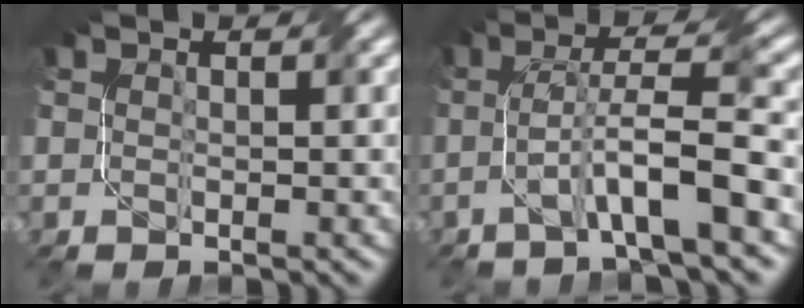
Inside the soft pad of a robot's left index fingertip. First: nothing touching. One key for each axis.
{"total": 5.9, "fx": -2.0, "fy": 0.4, "fz": 5.5, "tx": -0.097, "ty": 0.020, "tz": -0.041}